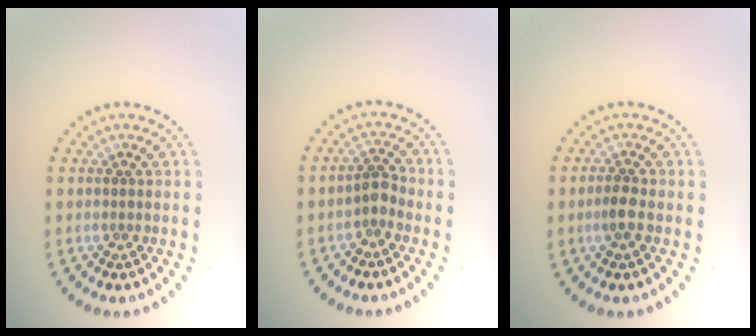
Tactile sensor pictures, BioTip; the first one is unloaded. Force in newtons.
{"total": 1.7, "press": 1.4, "slide": 1.0}
{"total": 1.5, "press": 1.4, "slide": 0.5}